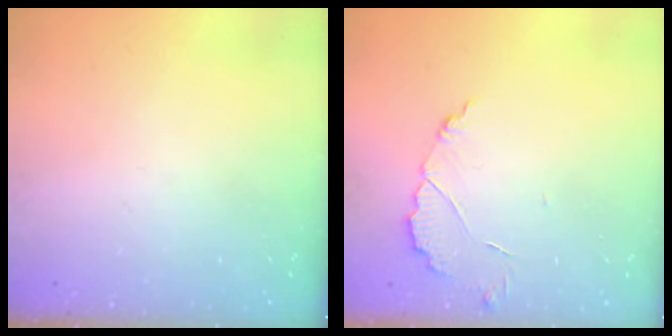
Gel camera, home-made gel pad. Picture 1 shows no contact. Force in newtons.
{"total": 4.3, "press": 4.3, "slide": 0.3}